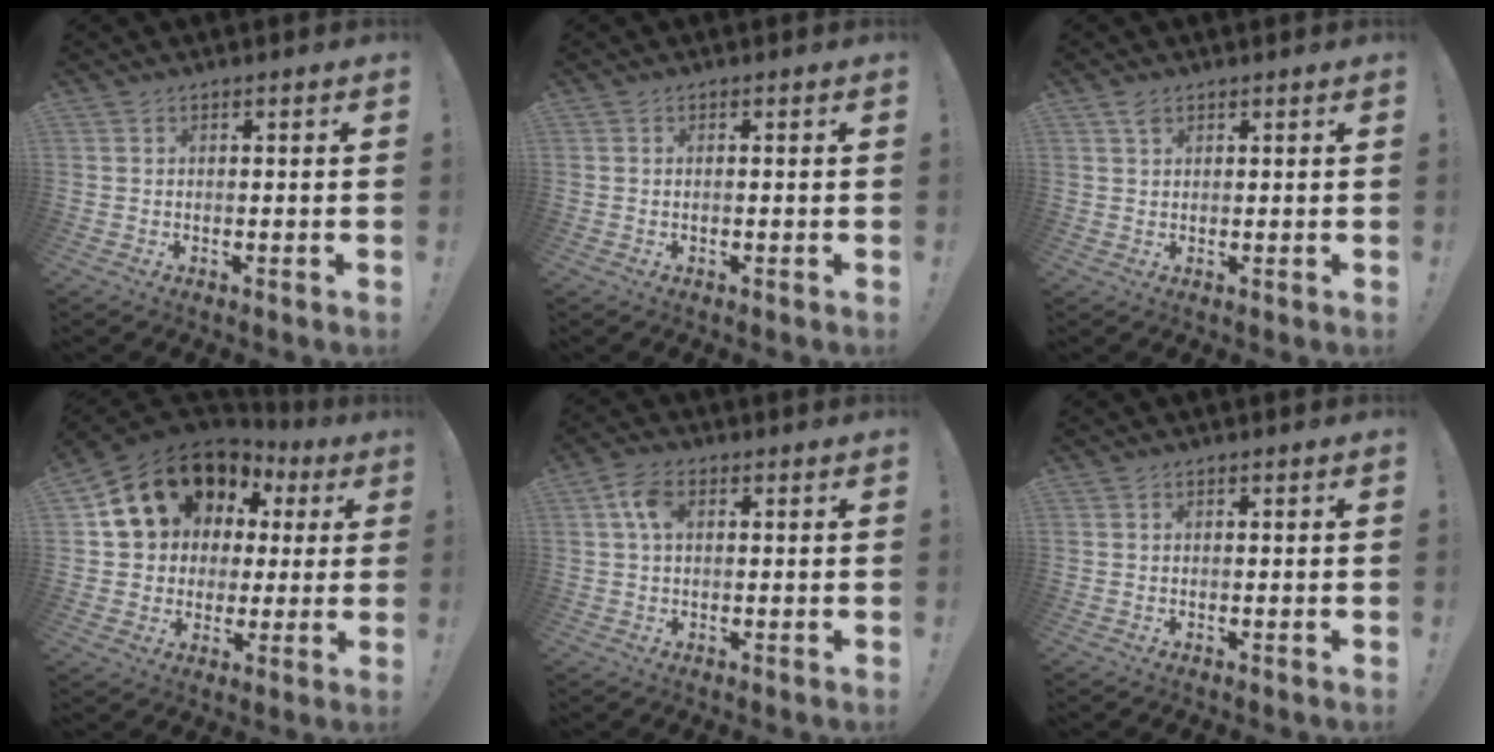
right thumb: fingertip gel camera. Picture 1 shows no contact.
{"total": 0.0}
{"total": 2.2, "force": [1.5, 1.1, 1.2], "torque": [-0.011, -0.005, 0.026]}
{"total": 16.0, "force": [7.0, 12.6, 7.1], "torque": [-0.113, -0.033, 0.150]}
{"total": 6.1, "force": [1.6, 3.6, 4.7], "torque": [-0.092, 0.007, 0.028]}
{"total": 0.0}